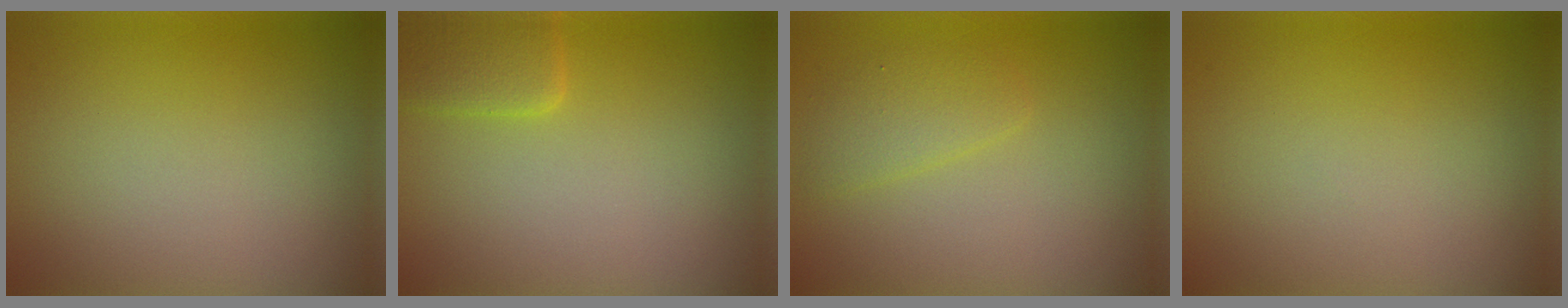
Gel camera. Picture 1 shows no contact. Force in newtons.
{"total": 2.6, "press": 2.6, "slide": 0.2}
{"total": 2.0, "press": 2.0, "slide": 0.1}
{"total": 0.0}